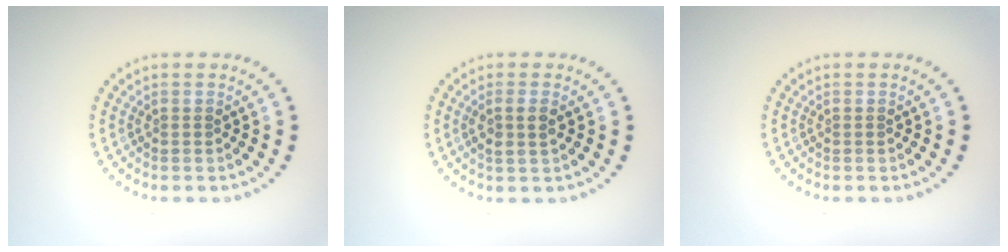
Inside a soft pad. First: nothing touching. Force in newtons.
{"total": 1.8, "press": 1.7, "slide": 0.6}
{"total": 0.0}